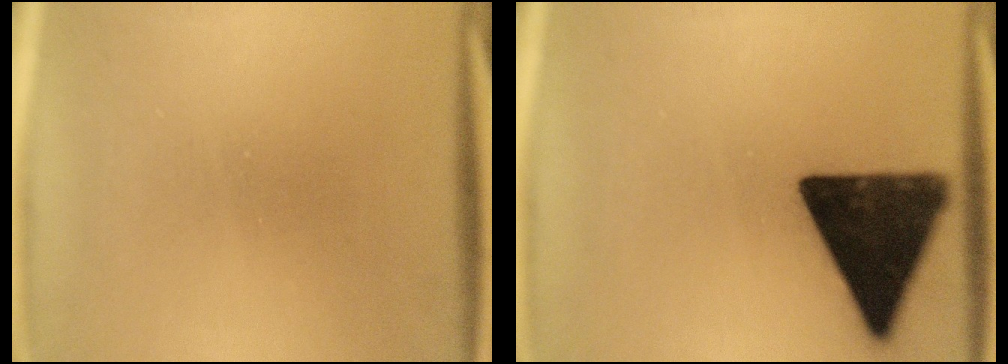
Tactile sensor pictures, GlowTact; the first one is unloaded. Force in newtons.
{"total": 16.5}